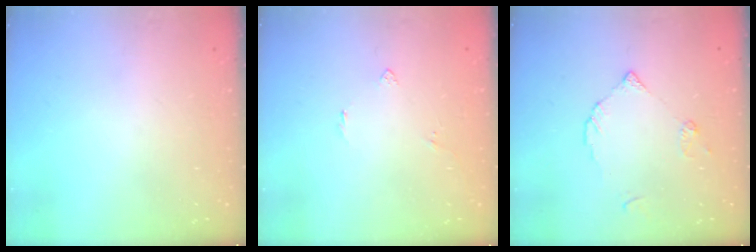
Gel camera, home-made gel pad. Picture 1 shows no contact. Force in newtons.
{"total": 2.7, "press": 2.7, "slide": 0.5}
{"total": 4.4, "press": 4.4, "slide": 0.6}